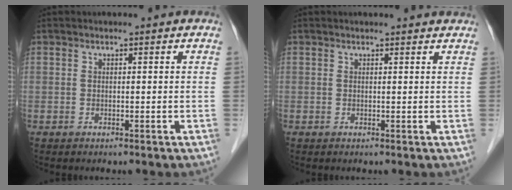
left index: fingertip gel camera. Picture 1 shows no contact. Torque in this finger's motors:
{"motor_torque": [0.14, -0.10, -0.04, -0.02]}